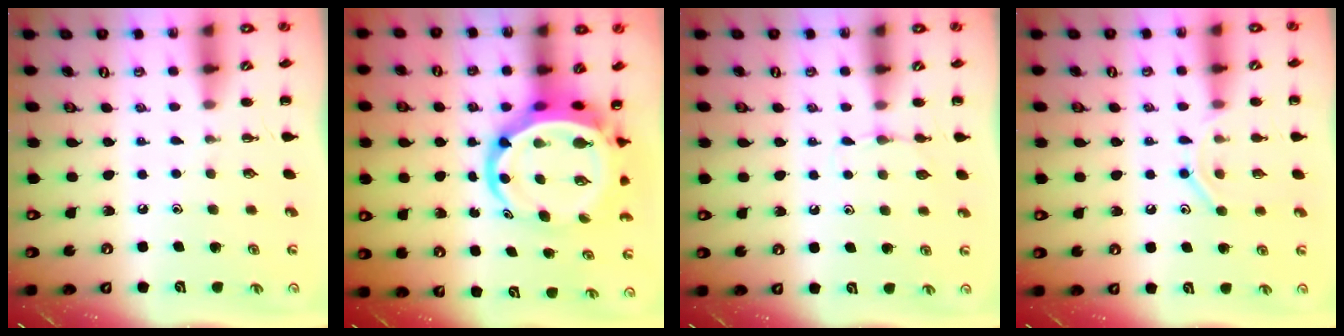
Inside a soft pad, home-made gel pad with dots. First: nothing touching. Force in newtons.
{"total": 10.5, "press": 10.1, "slide": 2.9}
{"total": 3.7, "press": 3.5, "slide": 1.3}
{"total": 8.4, "press": 8.4, "slide": 1.0}